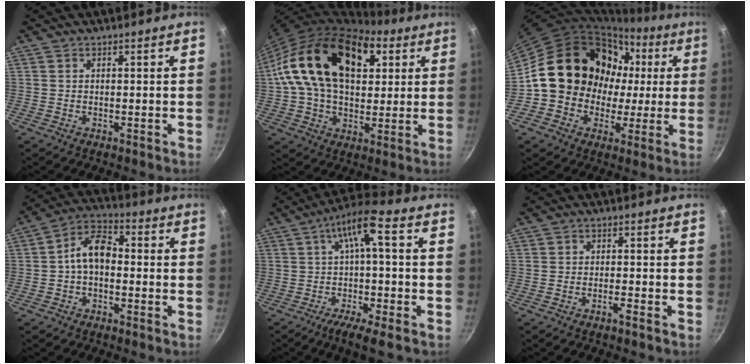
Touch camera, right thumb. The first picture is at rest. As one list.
[{"total": 24.2, "force": [6.6, 15.1, 17.7], "torque": [-0.282, 0.013, 0.098]}, {"total": 17.9, "force": [1.3, 15.6, 8.7], "torque": [-0.105, 0.037, 0.021]}, {"total": 8.0, "force": [-0.9, 5.0, 6.1], "torque": [-0.089, 0.037, -0.030]}, {"total": 11.1, "force": [-2.7, 0.8, 10.7], "torque": [-0.191, 0.029, -0.051]}, {"total": 1.6, "force": [-1.2, 0.0, 1.1], "torque": [-0.027, 0.011, -0.020]}]